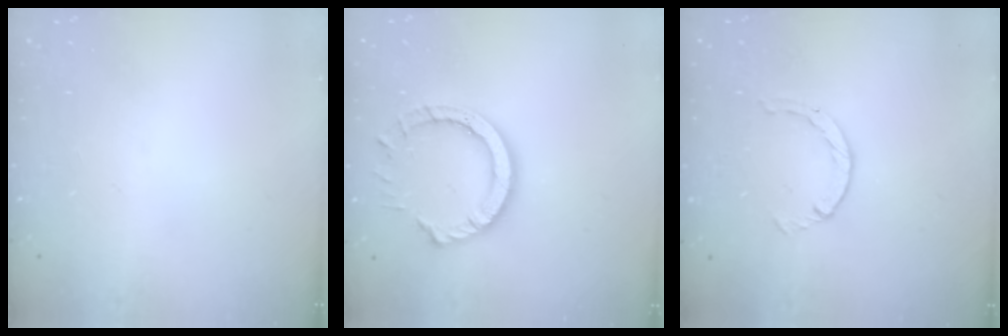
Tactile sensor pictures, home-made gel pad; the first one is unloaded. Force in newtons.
{"total": 10.6, "press": 10.6, "slide": 0.9}
{"total": 2.1, "press": 2.1, "slide": 0.3}